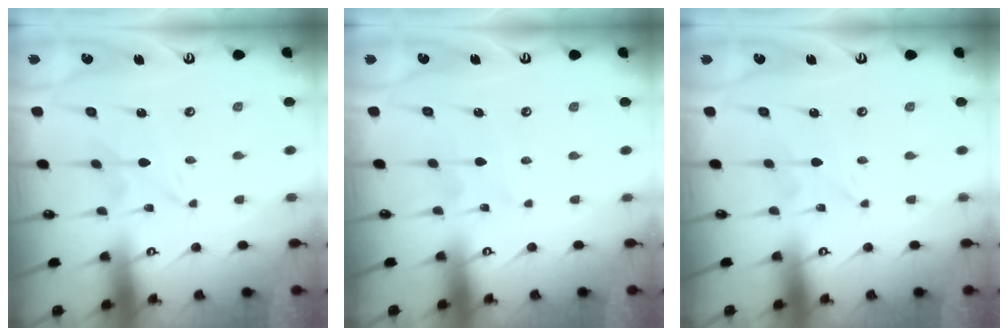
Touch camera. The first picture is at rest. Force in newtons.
{"total": 0.7, "press": 0.7, "slide": 0.1}
{"total": 0.0}